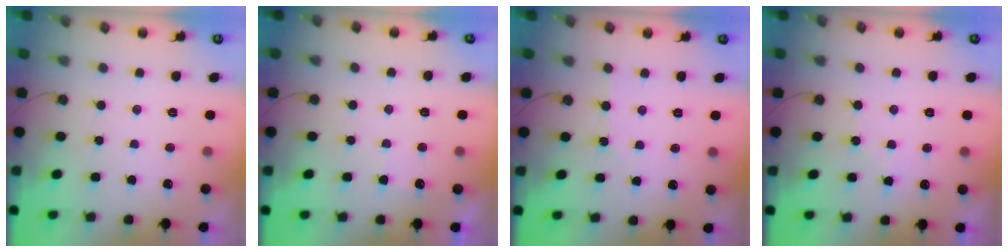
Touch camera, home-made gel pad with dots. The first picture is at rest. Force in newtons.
{"total": 2.2, "press": 2.2, "slide": 0.3}
{"total": 2.9, "press": 2.8, "slide": 0.5}
{"total": 4.9, "press": 4.8, "slide": 0.7}